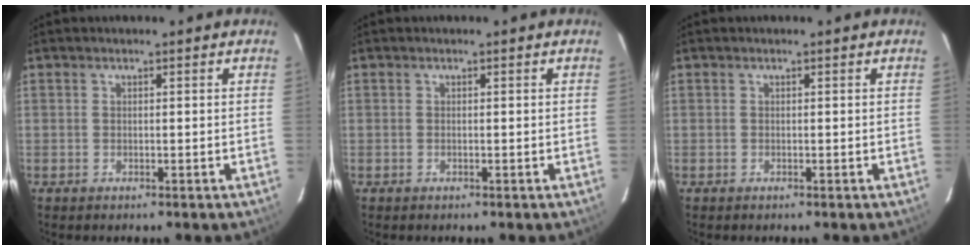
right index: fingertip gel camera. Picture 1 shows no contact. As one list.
[{"total": 0.0}, {"total": 0.0}]